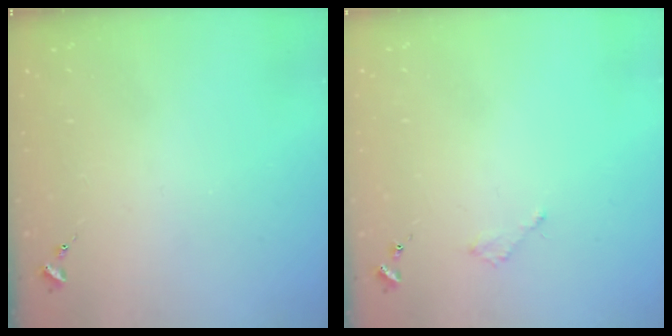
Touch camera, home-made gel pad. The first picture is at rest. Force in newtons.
{"total": 2.0, "press": 2.0, "slide": 0.3}